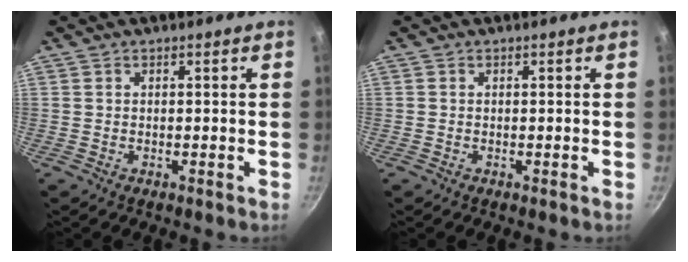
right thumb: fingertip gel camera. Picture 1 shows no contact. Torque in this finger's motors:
{"motor_torque": [-0.33, -0.02, 0.13, -0.04, 0.00]}